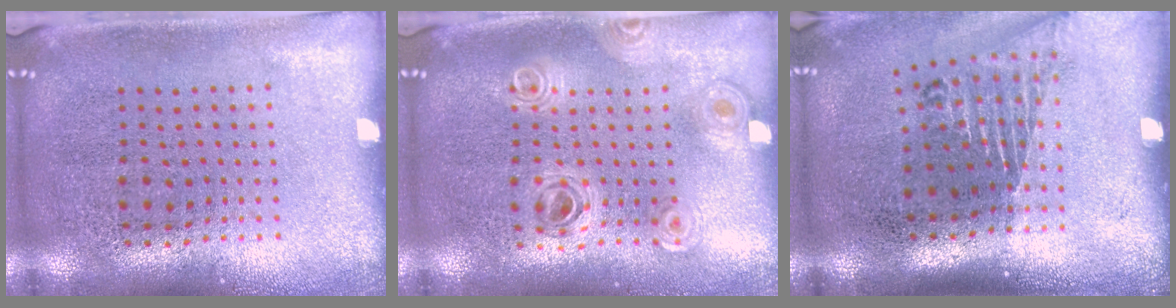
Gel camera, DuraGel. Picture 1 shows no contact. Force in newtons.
{"total": 0.8, "press": 0.8, "slide": 0.1}
{"total": 1.6, "press": 1.3, "slide": 0.9}